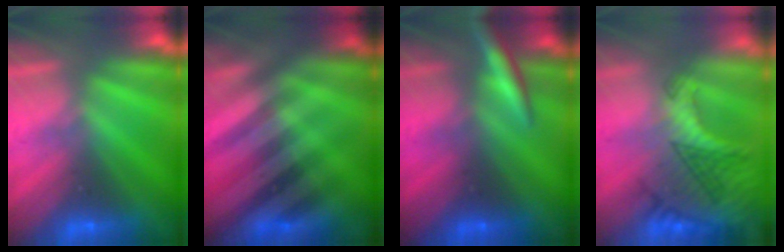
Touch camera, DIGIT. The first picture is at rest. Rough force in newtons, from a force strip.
{"total": 2.9}
{"total": 3.0}
{"total": 3.0}